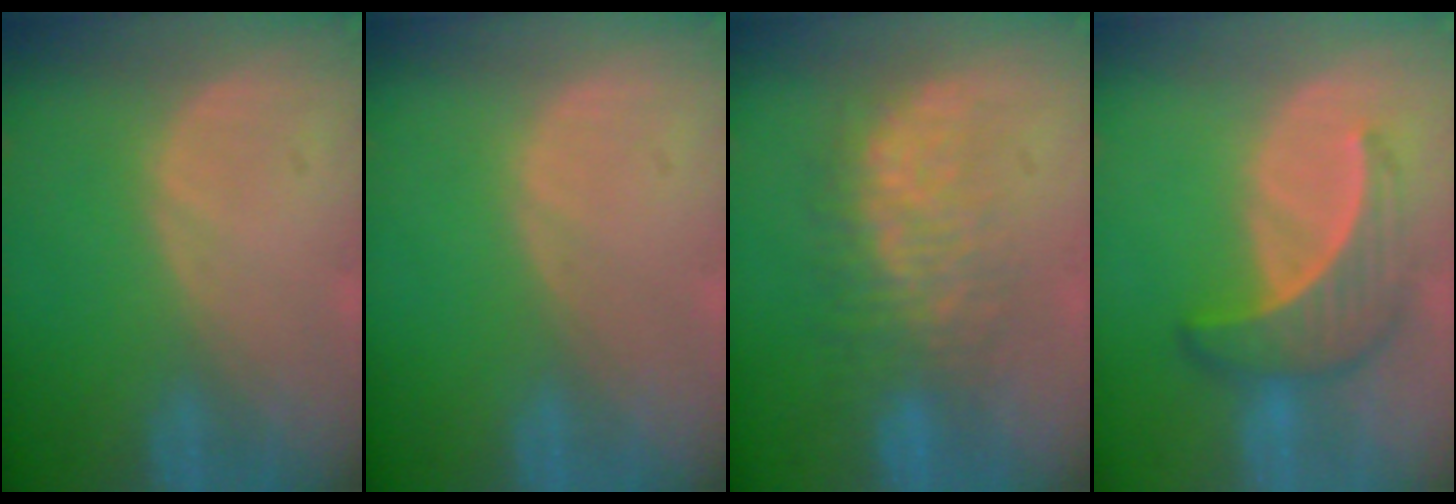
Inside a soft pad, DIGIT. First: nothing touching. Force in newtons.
{"total": 0.0}
{"total": 7.8, "press": 7.6, "slide": 2.0}
{"total": 6.7, "press": 6.4, "slide": 1.9}